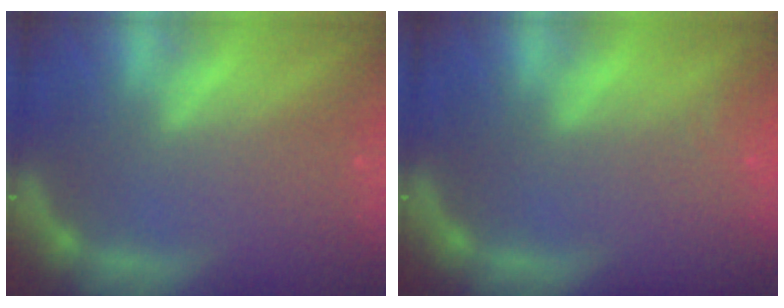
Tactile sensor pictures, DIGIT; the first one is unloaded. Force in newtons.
{"total": 1.9}